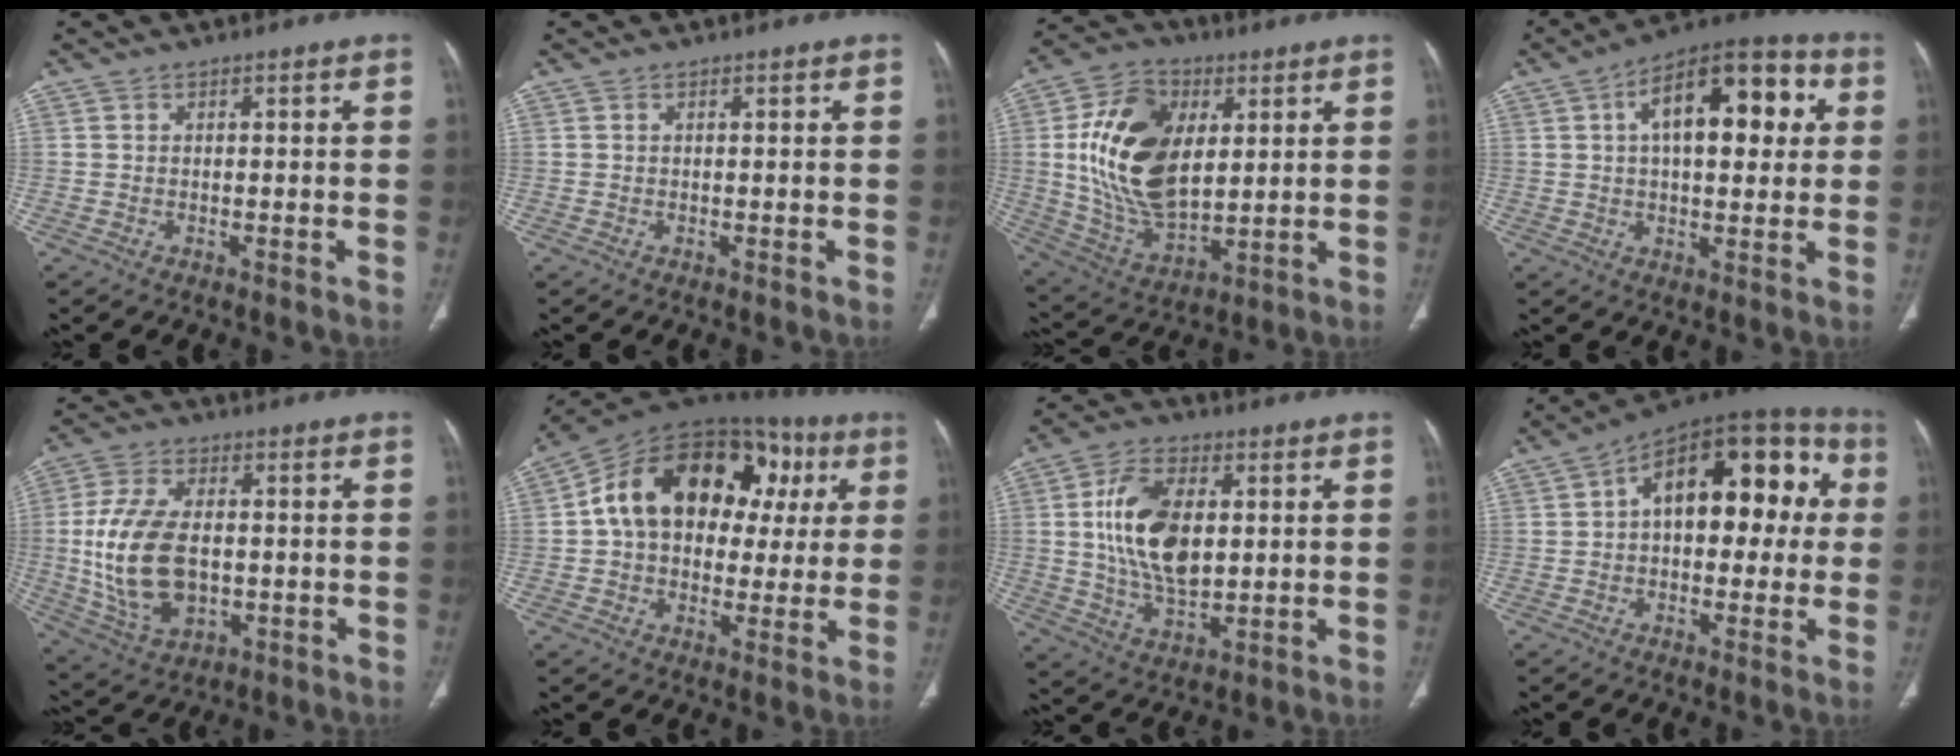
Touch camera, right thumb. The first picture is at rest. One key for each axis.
{"total": 0.0}
{"total": 20.2, "fx": 3.7, "fy": 12.3, "fz": 15.5, "tx": -0.266, "ty": -0.015, "tz": 0.074}
{"total": 18.6, "fx": 4.6, "fy": 9.1, "fz": 15.5, "tx": -0.194, "ty": 0.025, "tz": 0.059}
{"total": 16.7, "fx": -0.7, "fy": 10.0, "fz": 13.3, "tx": -0.261, "ty": -0.002, "tz": 0.002}
{"total": 24.4, "fx": 5.1, "fy": 16.3, "fz": 17.4, "tx": -0.240, "ty": 0.047, "tz": 0.074}
{"total": 15.2, "fx": 2.1, "fy": 8.7, "fz": 12.2, "tx": -0.214, "ty": -0.005, "tz": 0.041}
{"total": 20.4, "fx": 3.2, "fy": 11.4, "fz": 16.6, "tx": -0.191, "ty": 0.046, "tz": 0.033}